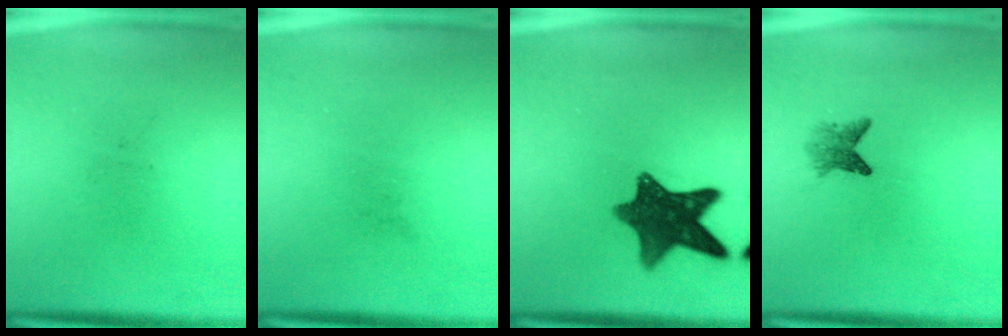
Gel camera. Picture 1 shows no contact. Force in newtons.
{"total": 0.0}
{"total": 10.9}
{"total": 2.5}